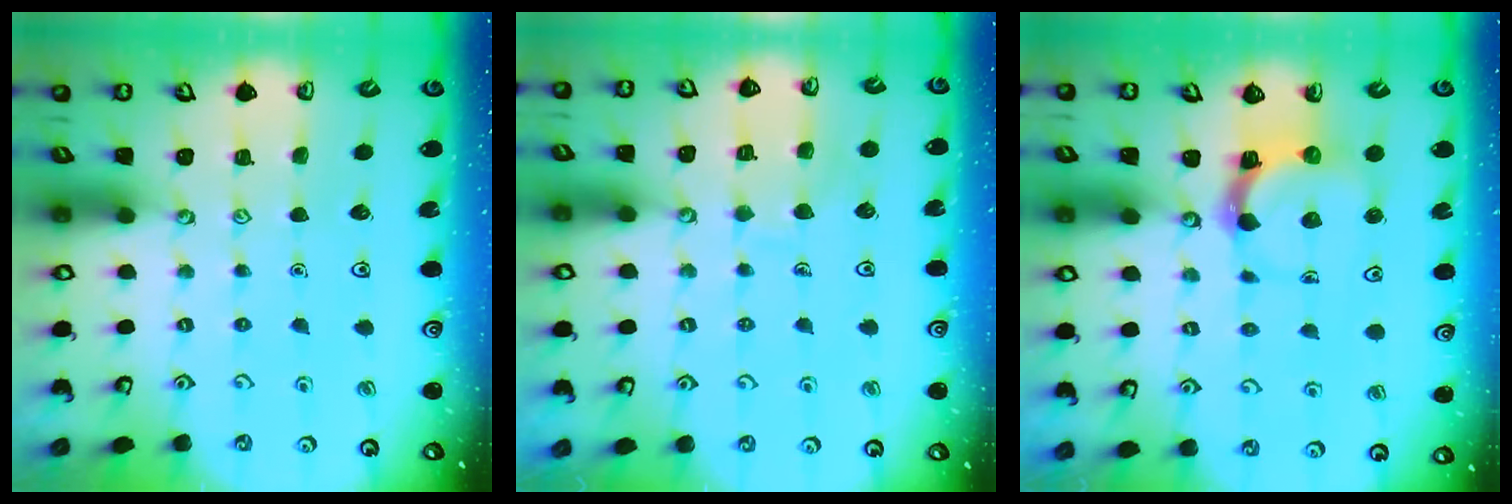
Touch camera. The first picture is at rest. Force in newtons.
{"total": 6.7, "press": 6.6, "slide": 0.7}
{"total": 4.8, "press": 4.8, "slide": 0.6}